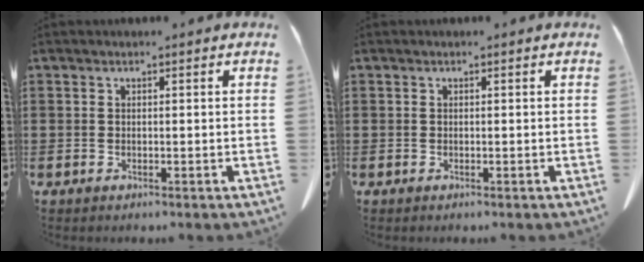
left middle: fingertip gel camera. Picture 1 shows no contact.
{"total": 0.0}